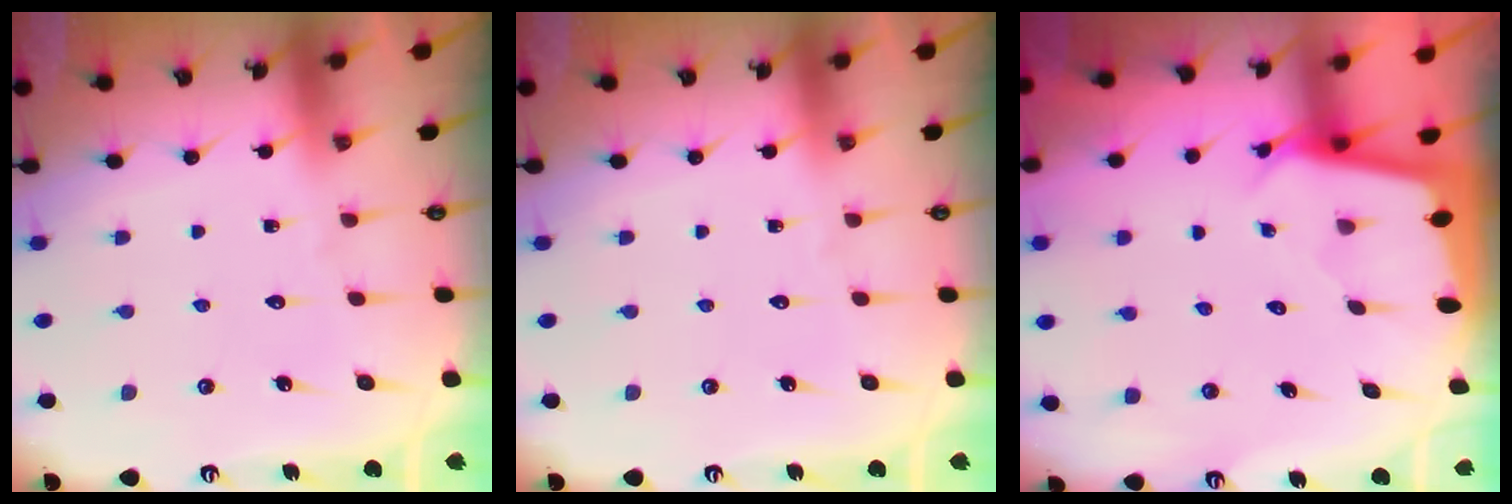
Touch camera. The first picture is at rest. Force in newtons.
{"total": 0.0}
{"total": 2.3, "press": 2.3, "slide": 0.1}